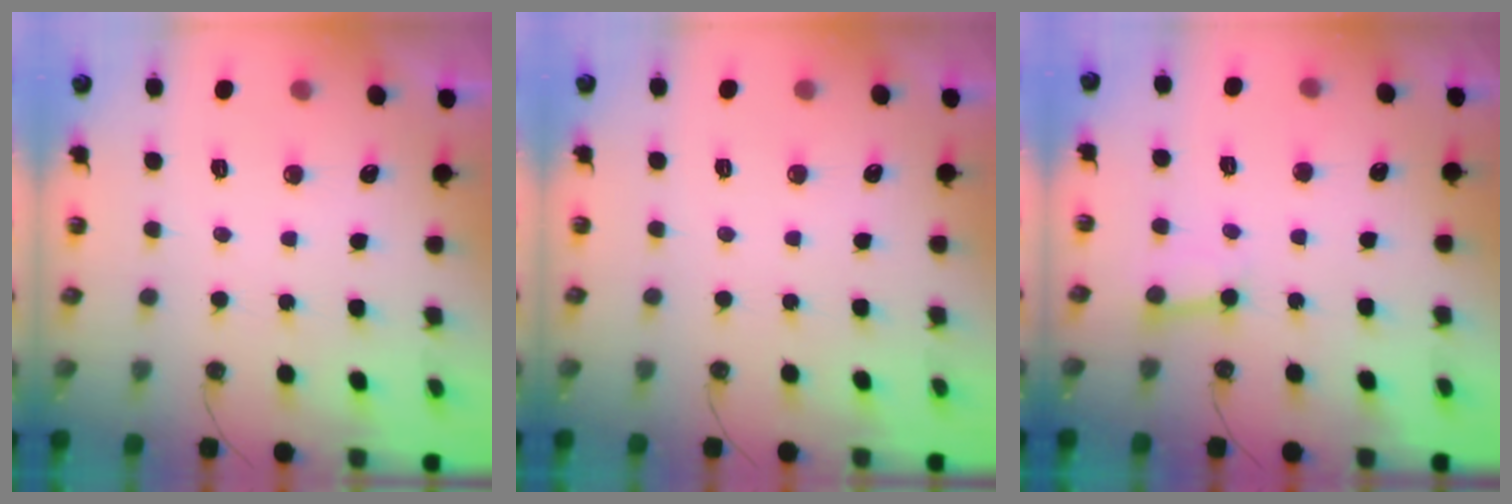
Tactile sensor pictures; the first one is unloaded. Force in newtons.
{"total": 0.0}
{"total": 5.1, "press": 5.1, "slide": 0.5}